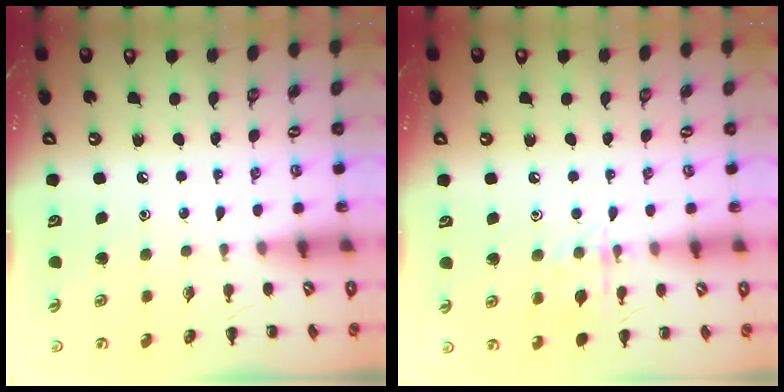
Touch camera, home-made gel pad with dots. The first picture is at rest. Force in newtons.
{"total": 9.4, "press": 9.3, "slide": 1.1}